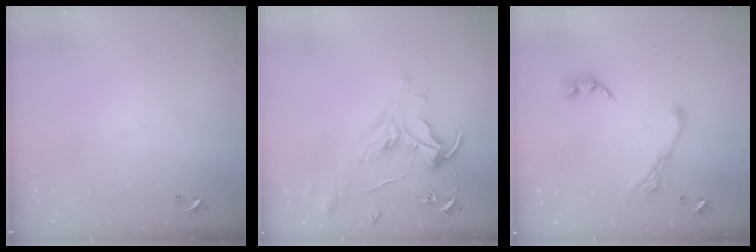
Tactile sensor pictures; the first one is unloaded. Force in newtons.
{"total": 1.5, "press": 1.3, "slide": 0.7}
{"total": 11.5, "press": 11.4, "slide": 1.1}